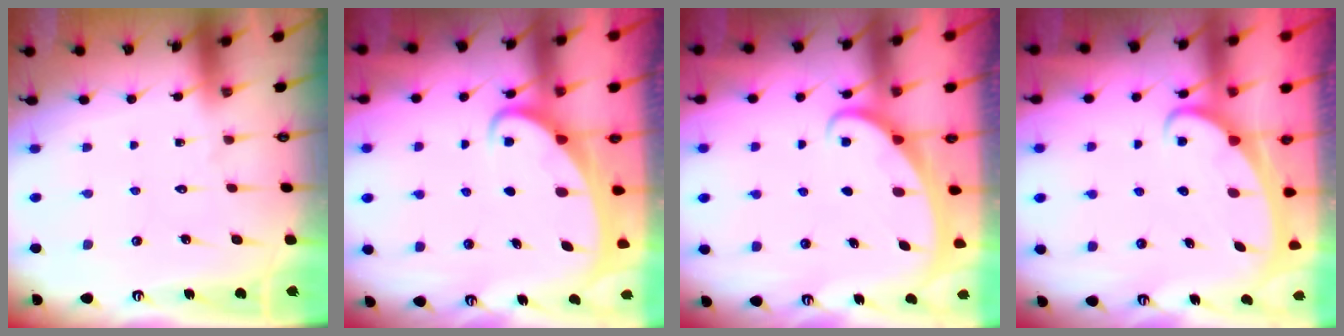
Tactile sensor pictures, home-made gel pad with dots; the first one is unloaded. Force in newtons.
{"total": 2.6, "press": 2.6, "slide": 0.4}
{"total": 2.3, "press": 2.3, "slide": 0.4}
{"total": 2.3, "press": 2.3, "slide": 0.3}